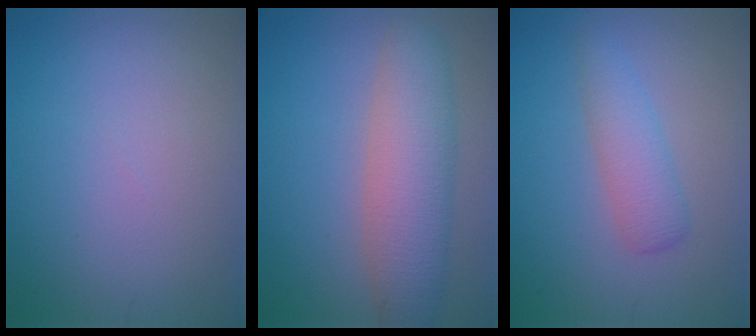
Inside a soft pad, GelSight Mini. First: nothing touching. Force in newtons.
{"total": 5.7, "press": 5.7, "slide": 0.3}
{"total": 2.6, "press": 2.6, "slide": 0.0}